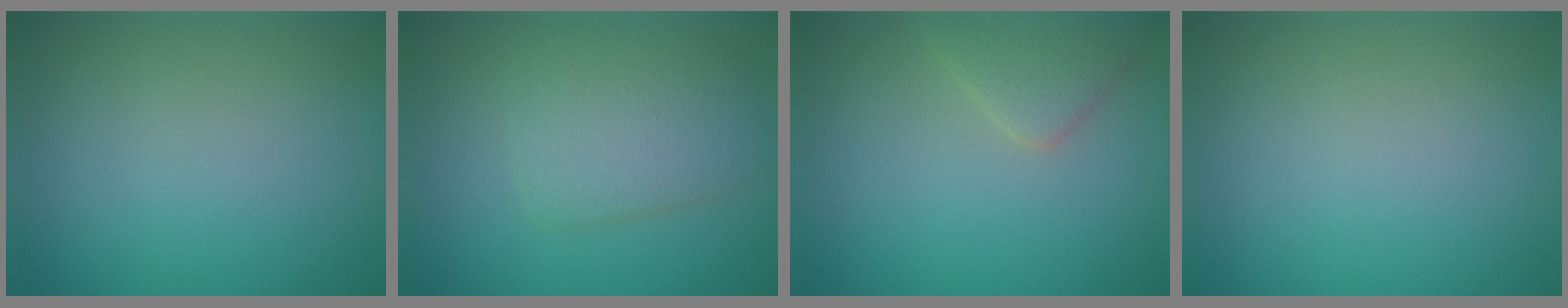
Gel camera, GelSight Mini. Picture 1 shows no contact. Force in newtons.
{"total": 3.8, "press": 3.8, "slide": 0.2}
{"total": 2.2, "press": 2.2, "slide": 0.1}
{"total": 0.0}